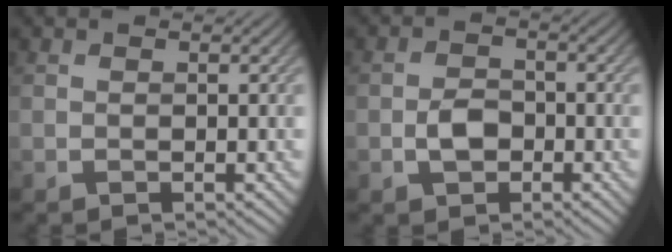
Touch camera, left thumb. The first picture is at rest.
{"total": 3.2, "force": [-1.2, 2.2, 1.9], "torque": [-0.037, 0.001, -0.026]}